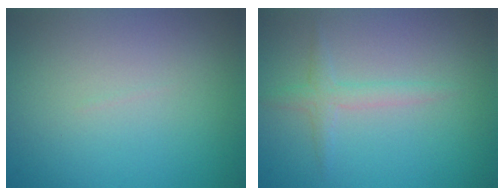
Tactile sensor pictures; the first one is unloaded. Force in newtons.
{"total": 1.7, "press": 1.7, "slide": 0.0}